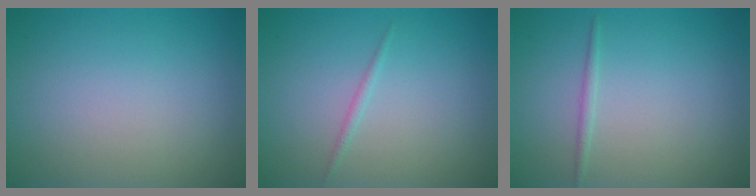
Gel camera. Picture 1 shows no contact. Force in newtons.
{"total": 0.7, "press": 0.7, "slide": 0.1}
{"total": 0.8, "press": 0.8, "slide": 0.0}